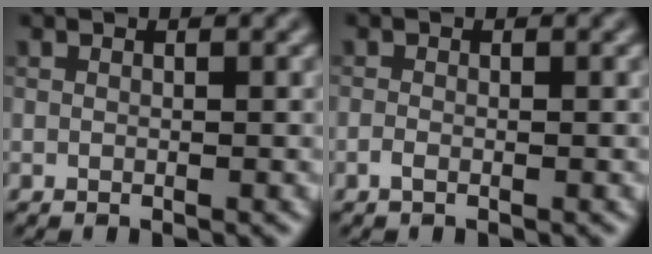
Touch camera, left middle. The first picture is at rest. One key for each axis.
{"total": 0.6, "fx": -0.3, "fy": 0.3, "fz": 0.5, "tx": -0.012, "ty": -0.002, "tz": -0.009}